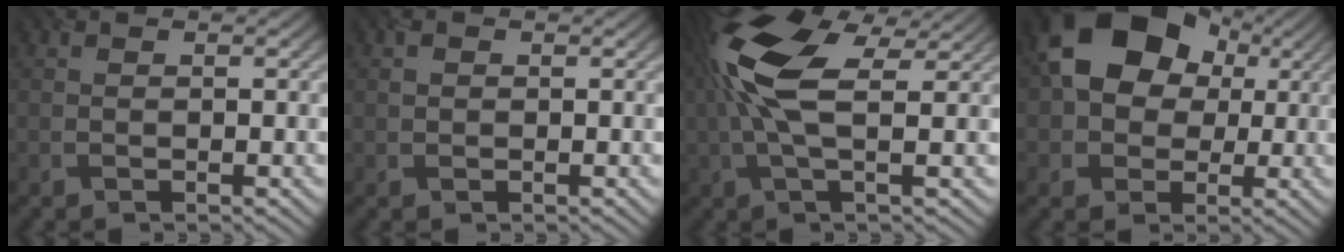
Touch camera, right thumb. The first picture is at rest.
{"total": 0.7, "force": [0.2, 0.6, -0.2], "torque": [0.002, 0.001, 0.001]}
{"total": 12.0, "force": [3.0, 4.9, 10.5], "torque": [-0.249, 0.018, 0.052]}
{"total": 13.5, "force": [3.4, 10.5, 7.8], "torque": [-0.130, 0.017, 0.046]}